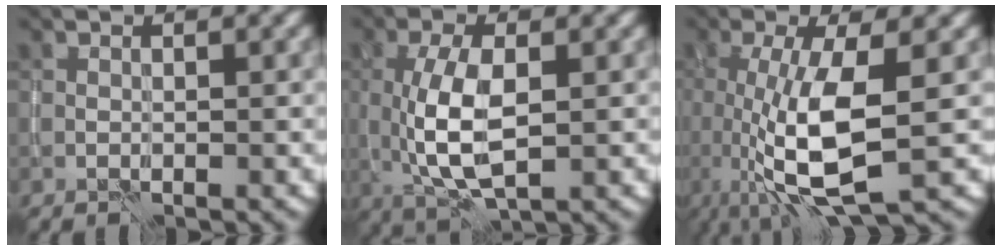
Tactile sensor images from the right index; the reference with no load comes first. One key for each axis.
{"total": 6.3, "fx": -0.2, "fy": 2.7, "fz": 5.7, "tx": -0.130, "ty": -0.004, "tz": -0.001}
{"total": 8.4, "fx": -0.9, "fy": 2.7, "fz": 7.9, "tx": -0.157, "ty": -0.016, "tz": -0.015}